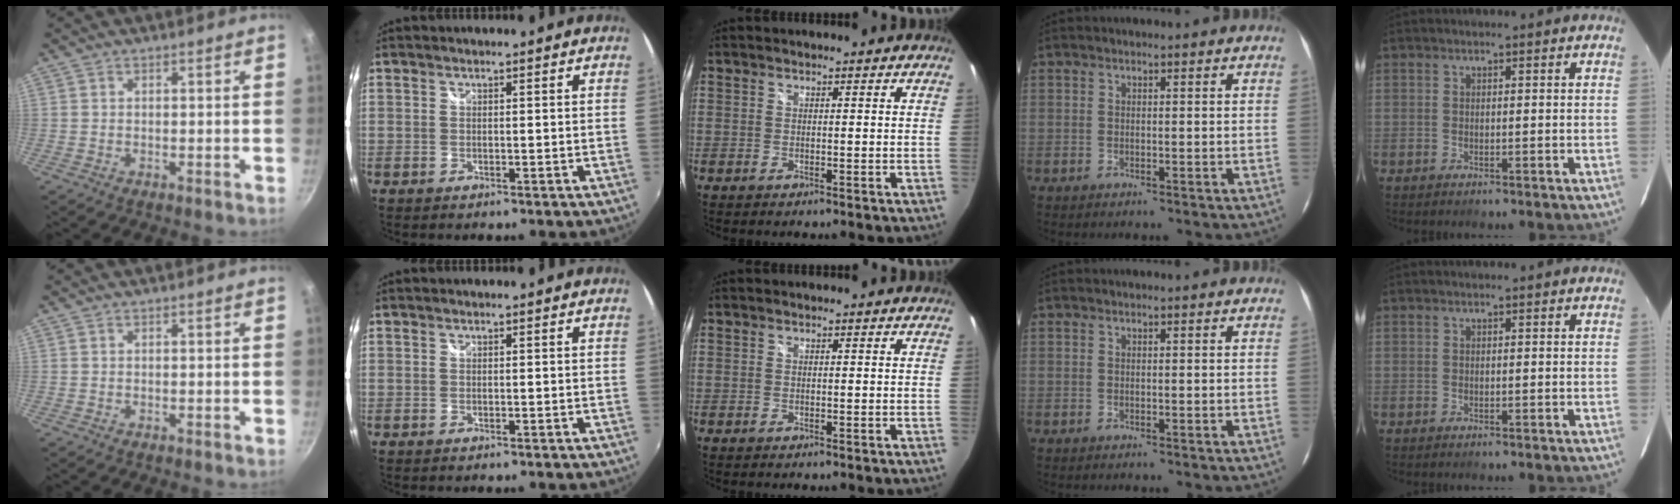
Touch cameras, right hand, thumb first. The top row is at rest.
{}